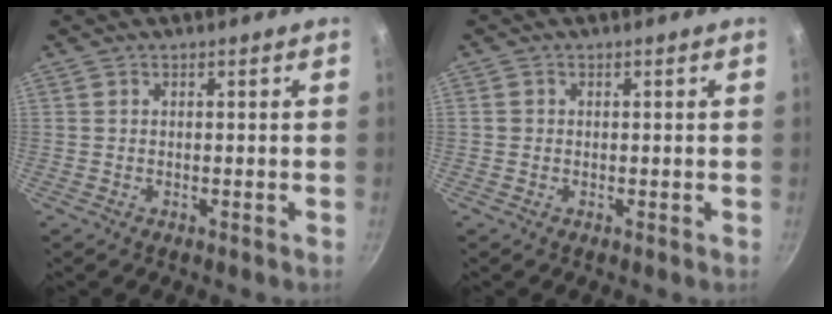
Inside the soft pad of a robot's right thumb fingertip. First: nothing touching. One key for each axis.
{"total": 0.9, "fx": -0.1, "fy": 0.9, "fz": 0.2, "tx": -0.002, "ty": 0.003, "tz": -0.002}